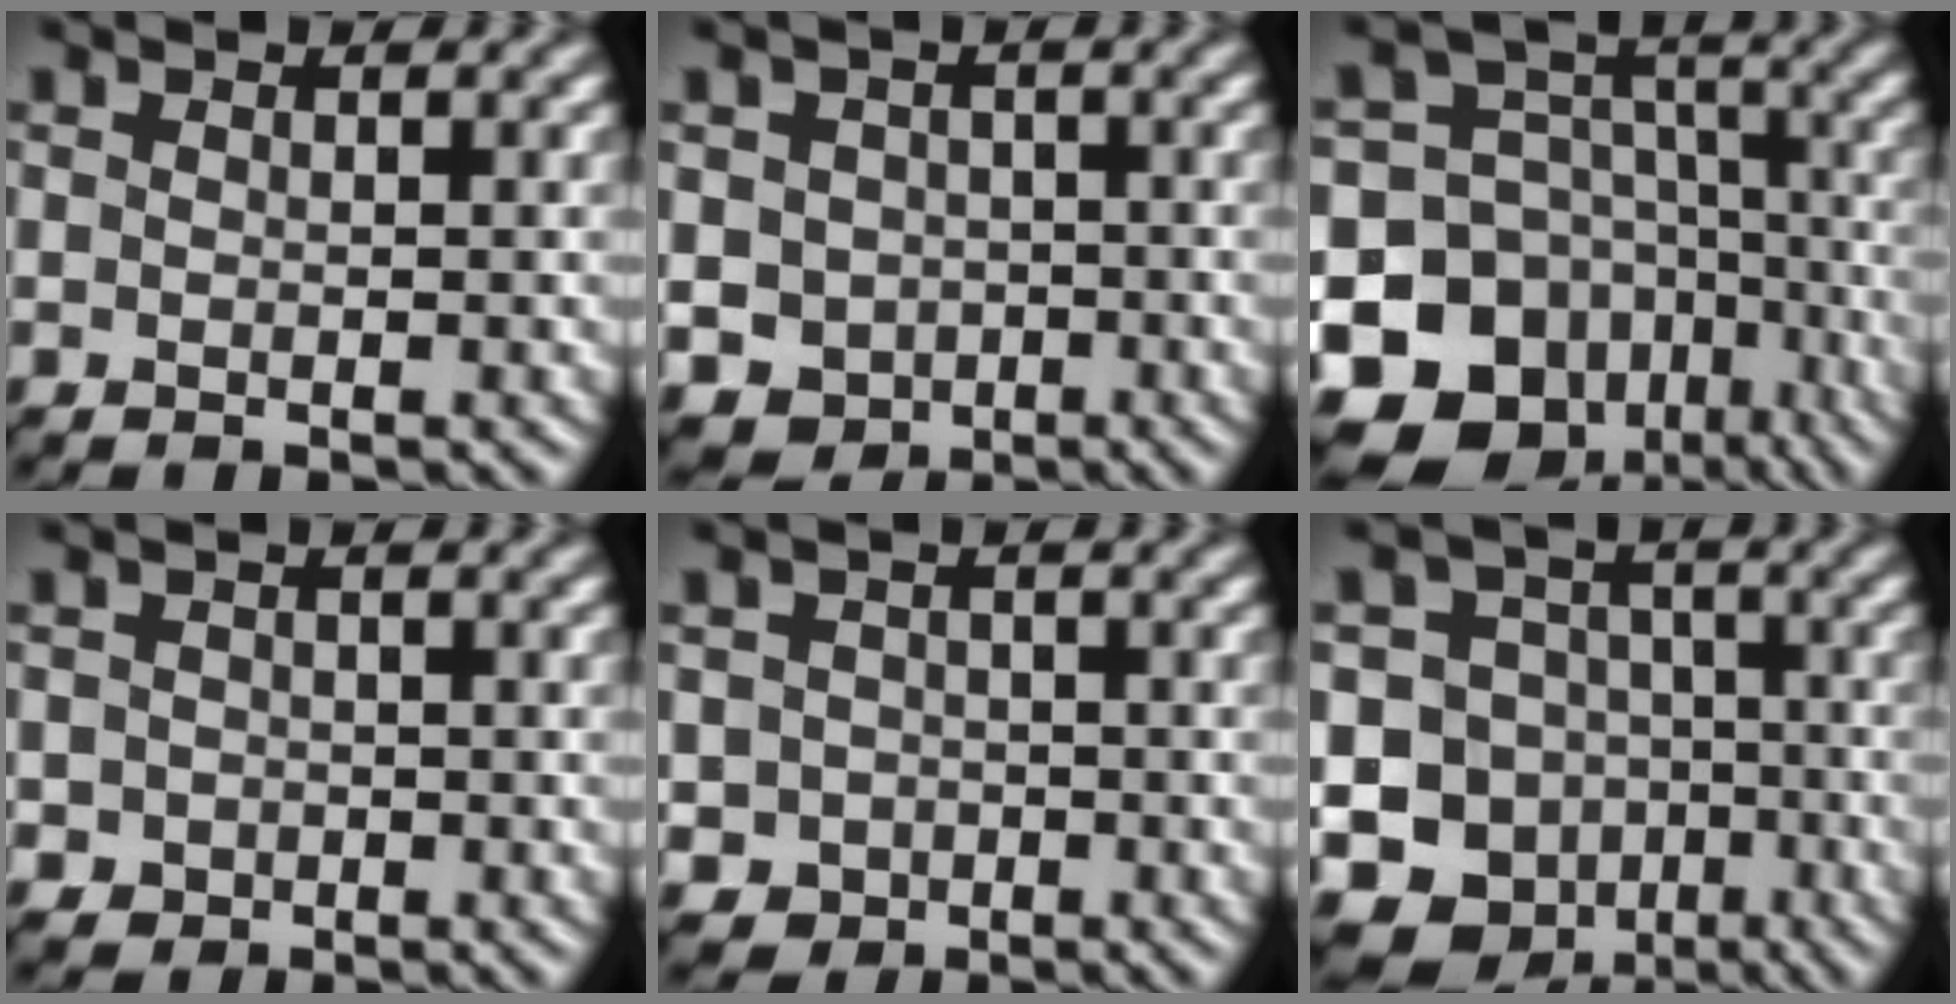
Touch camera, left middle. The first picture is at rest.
{"total": 6.0, "force": [-3.0, 5.1, 1.3], "torque": [-0.005, -0.016, -0.055]}
{"total": 17.6, "force": [-10.5, 12.9, 5.6], "torque": [-0.131, -0.047, -0.149]}
{"total": 1.5, "force": [-0.8, 1.3, 0.0], "torque": [0.010, -0.002, -0.010]}
{"total": 3.1, "force": [-1.5, 2.6, 0.4], "torque": [0.009, 0.001, -0.026]}
{"total": 14.3, "force": [-8.3, 10.9, 4.1], "torque": [-0.079, -0.030, -0.122]}